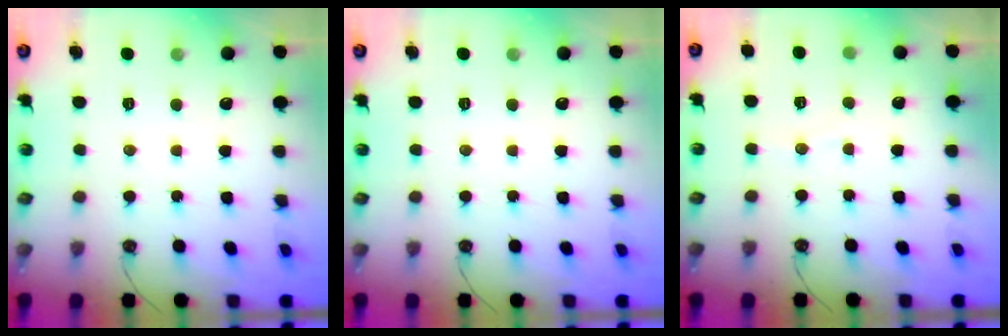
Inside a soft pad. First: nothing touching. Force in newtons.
{"total": 0.0}
{"total": 2.7, "press": 2.4, "slide": 1.2}